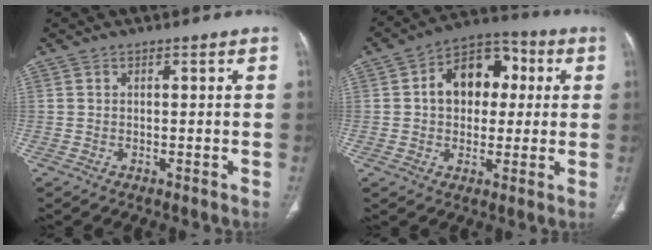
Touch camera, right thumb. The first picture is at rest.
{"total": 13.1, "force": [2.1, 9.4, 8.9], "torque": [-0.094, 0.022, 0.023]}